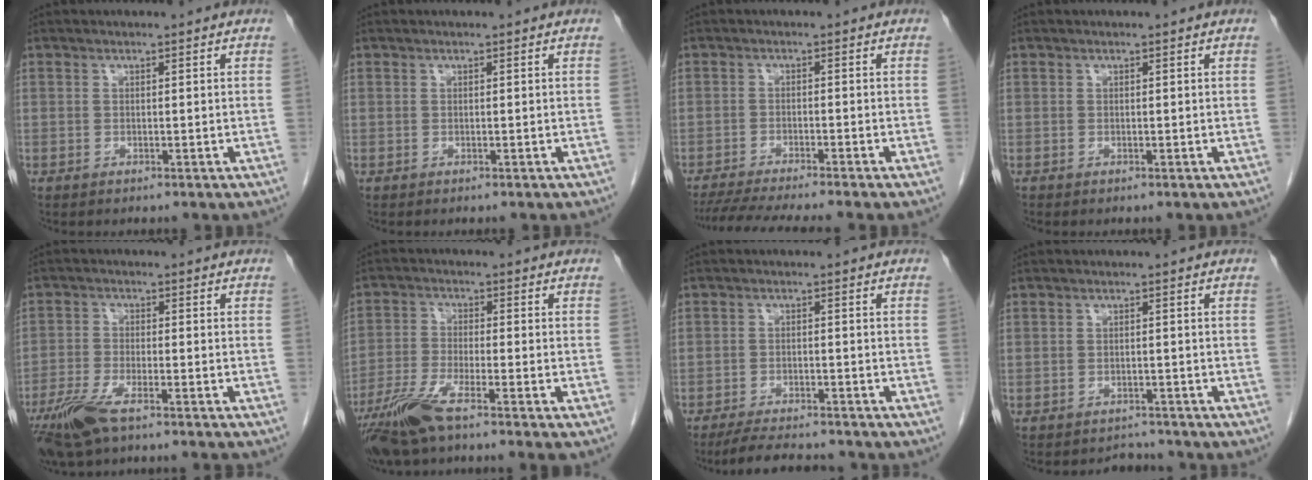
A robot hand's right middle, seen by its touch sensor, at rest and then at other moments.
{"total": 0.8, "force": [-0.7, 0.0, 0.4], "torque": [-0.003, 0.002, -0.007]}
{"total": 10.2, "force": [-8.9, -1.0, 4.9], "torque": [-0.065, -0.022, -0.141]}
{"total": 4.1, "force": [-4.0, -1.0, -0.5], "torque": [0.004, -0.007, -0.076]}
{"total": 8.3, "force": [-6.1, 1.5, 5.4], "torque": [-0.110, -0.017, -0.110]}
{"total": 7.9, "force": [-5.7, -0.1, 5.5], "torque": [-0.115, -0.024, -0.115]}
{"total": 8.3, "force": [-7.6, 1.1, 3.1], "torque": [-0.051, -0.011, -0.118]}
{"total": 2.4, "force": [-2.3, 0.6, -0.6], "torque": [0.004, -0.005, -0.033]}